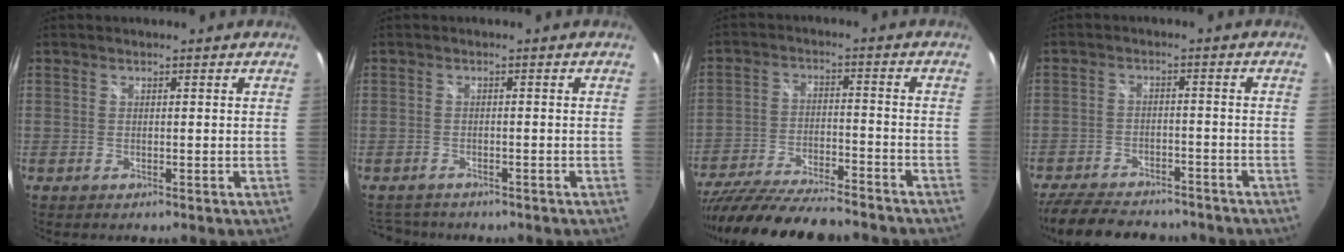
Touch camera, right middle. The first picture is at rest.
{"total": 5.1, "force": [-4.3, 2.1, 1.6], "torque": [-0.040, -0.005, -0.065]}
{"total": 21.1, "force": [-18.0, 4.6, 10.0], "torque": [-0.196, -0.038, -0.277]}
{"total": 15.4, "force": [-12.7, 5.7, 6.6], "torque": [-0.151, -0.006, -0.186]}